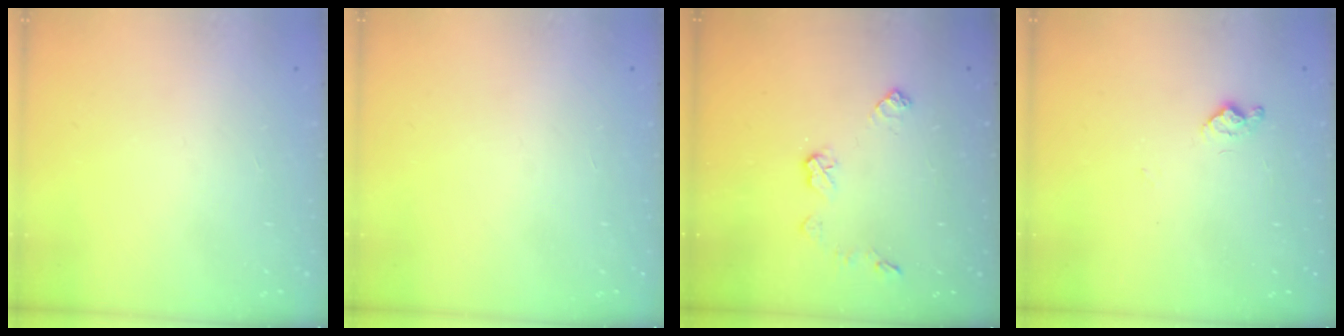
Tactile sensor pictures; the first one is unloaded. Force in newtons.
{"total": 0.0}
{"total": 7.3, "press": 7.3, "slide": 0.2}
{"total": 6.3, "press": 6.3, "slide": 0.7}